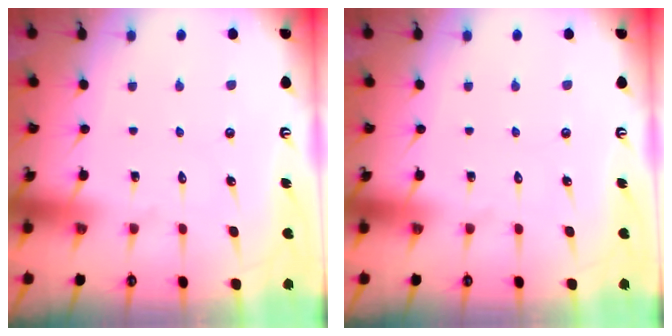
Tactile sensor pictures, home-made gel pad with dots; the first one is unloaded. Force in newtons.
{"total": 0.0}